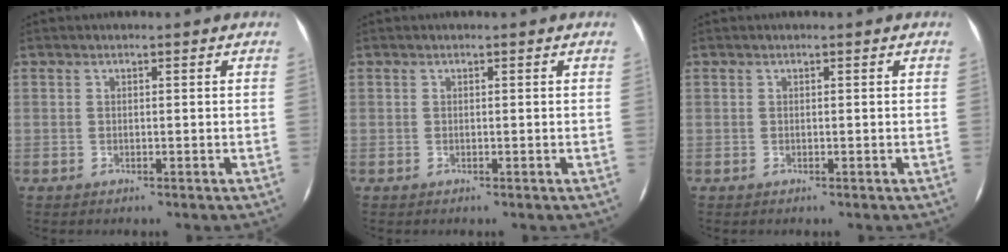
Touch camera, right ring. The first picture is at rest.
{"total": 0.0}
{"total": 0.0}